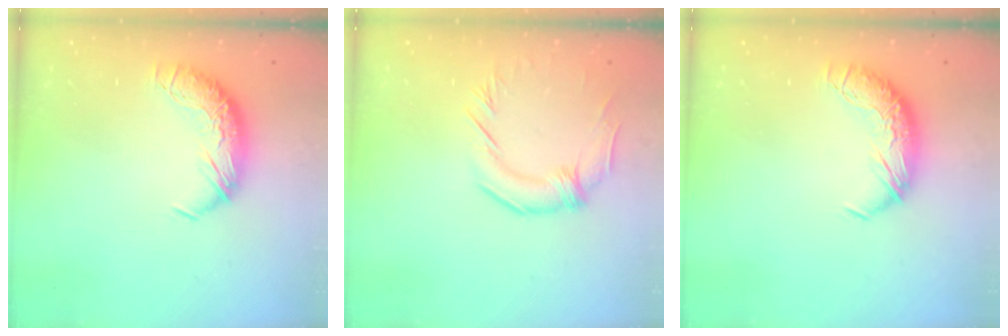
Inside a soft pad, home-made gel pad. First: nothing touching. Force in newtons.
{"total": 0.8, "press": 0.6, "slide": 0.5}
{"total": 0.0}